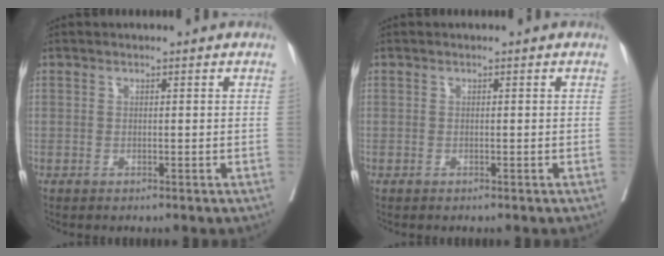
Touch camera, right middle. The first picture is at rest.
{"total": 0.0}